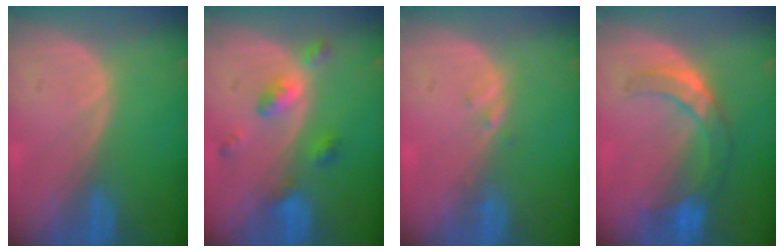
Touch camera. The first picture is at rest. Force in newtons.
{"total": 5.3, "press": 4.7, "slide": 2.4}
{"total": 1.0, "press": 0.9, "slide": 0.5}
{"total": 7.6, "press": 6.7, "slide": 3.6}